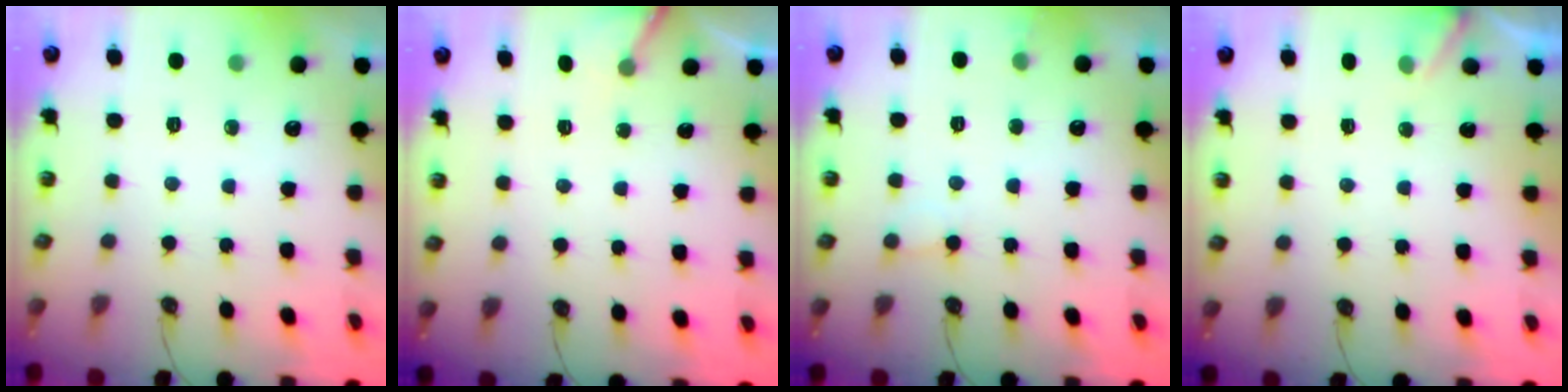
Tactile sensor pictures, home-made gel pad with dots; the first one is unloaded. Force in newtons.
{"total": 3.4, "press": 3.4, "slide": 0.2}
{"total": 5.7, "press": 5.7, "slide": 0.5}
{"total": 3.1, "press": 3.1, "slide": 0.1}